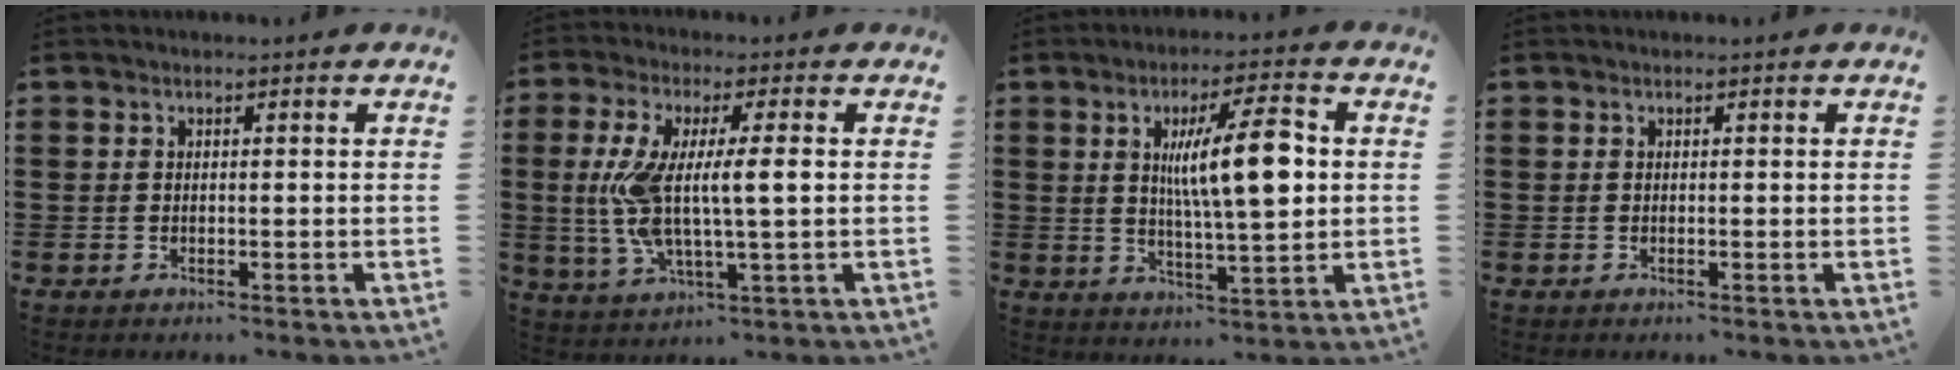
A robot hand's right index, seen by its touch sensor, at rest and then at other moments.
{"total": 9.3, "force": [0.5, 1.9, 9.1], "torque": [-0.194, -0.010, -0.001]}
{"total": 11.1, "force": [2.0, 2.6, 10.6], "torque": [-0.186, 0.002, 0.029]}
{"total": 0.0}